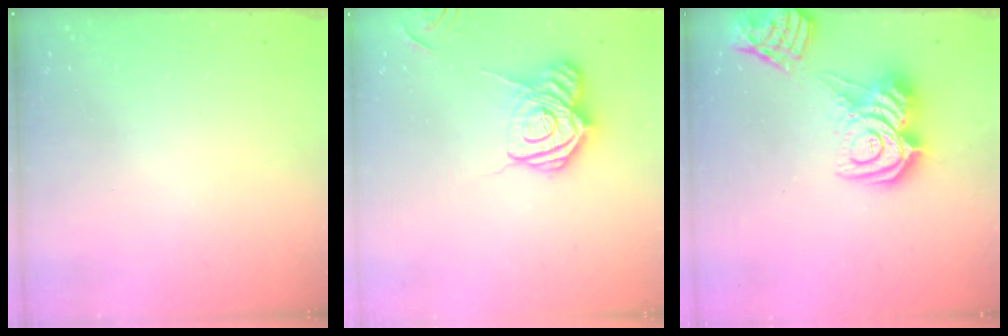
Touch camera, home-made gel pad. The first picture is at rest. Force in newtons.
{"total": 16.2, "press": 16.2, "slide": 1.0}
{"total": 15.0, "press": 14.9, "slide": 1.8}